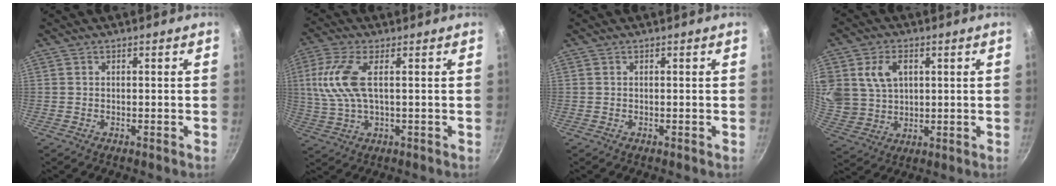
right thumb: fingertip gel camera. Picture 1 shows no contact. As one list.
[{"total": 10.0, "force": [1.4, 4.0, 9.1], "torque": [-0.202, 0.005, 0.026]}, {"total": 0.0}, {"total": 12.6, "force": [3.8, 9.6, 7.1], "torque": [-0.133, -0.011, 0.084]}]